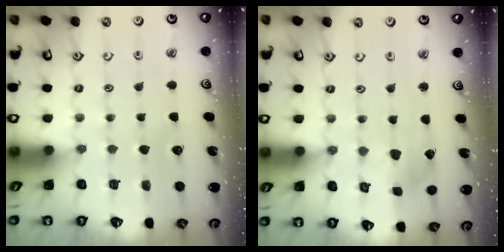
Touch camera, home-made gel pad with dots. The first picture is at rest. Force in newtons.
{"total": 2.2, "press": 2.2, "slide": 0.2}